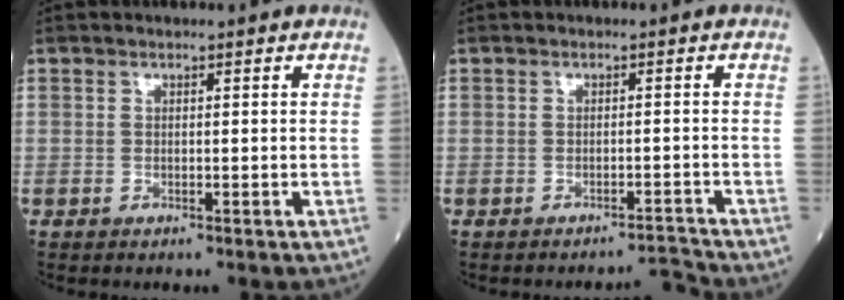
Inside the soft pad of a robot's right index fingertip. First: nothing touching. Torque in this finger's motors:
{"motor_torque": [-0.35, -0.08, -0.13, -0.01]}